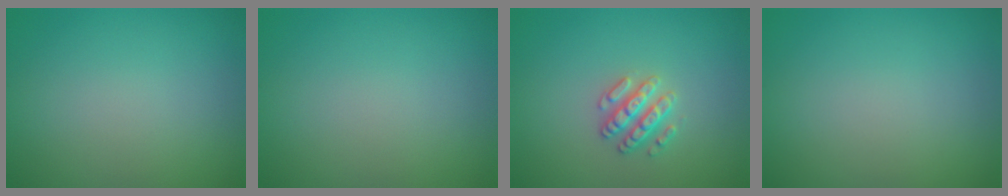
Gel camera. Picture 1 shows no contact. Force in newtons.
{"total": 0.0}
{"total": 2.5, "press": 2.5, "slide": 0.4}
{"total": 0.0}